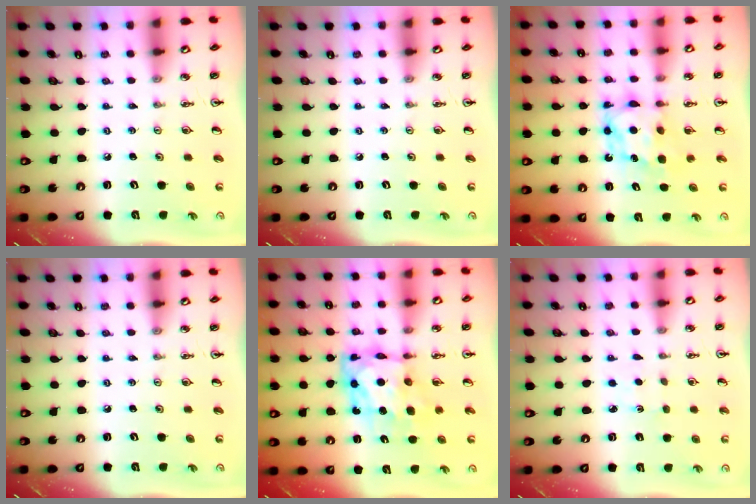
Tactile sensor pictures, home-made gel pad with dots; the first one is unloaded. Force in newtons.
{"total": 0.0}
{"total": 5.9, "press": 5.9, "slide": 0.4}
{"total": 0.0}
{"total": 9.7, "press": 9.6, "slide": 1.0}
{"total": 1.8, "press": 1.7, "slide": 0.3}